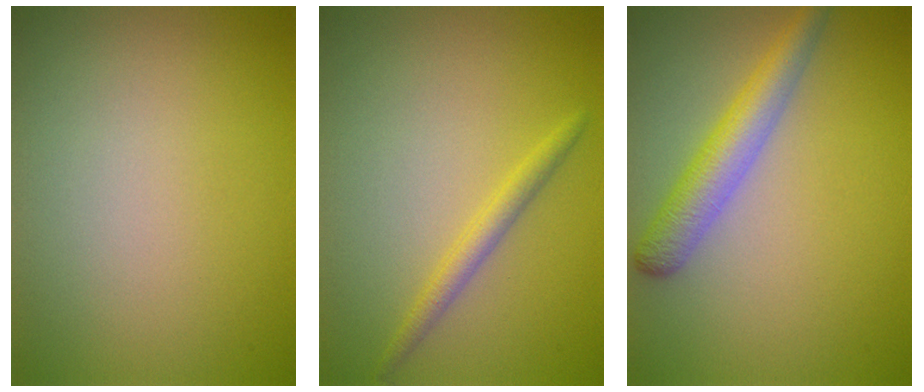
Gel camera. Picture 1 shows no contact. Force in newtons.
{"total": 1.7, "press": 1.7, "slide": 0.1}
{"total": 3.9, "press": 3.9, "slide": 0.2}